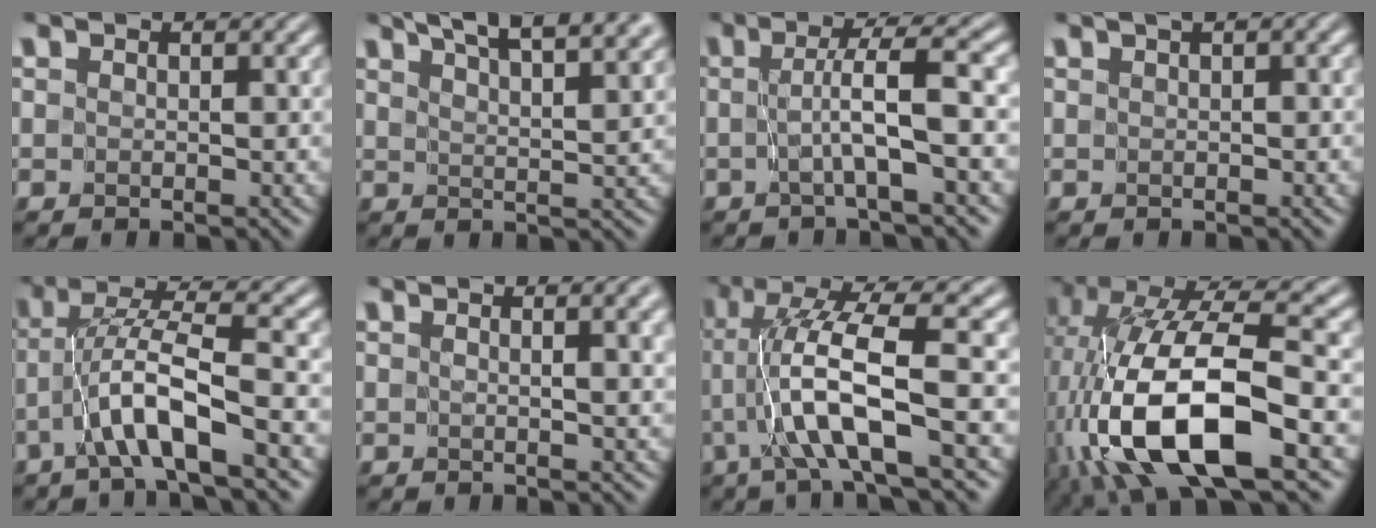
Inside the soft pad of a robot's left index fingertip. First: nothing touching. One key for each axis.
{"total": 9.1, "fx": 7.1, "fy": 2.2, "fz": 5.2, "tx": -0.052, "ty": 0.030, "tz": 0.067}
{"total": 4.5, "fx": -0.5, "fy": 0.2, "fz": 4.5, "tx": -0.073, "ty": 0.006, "tz": -0.012}
{"total": 2.3, "fx": 1.2, "fy": 0.7, "fz": 1.9, "tx": -0.014, "ty": 0.006, "tz": 0.011}
{"total": 5.6, "fx": -2.4, "fy": 0.5, "fz": 5.1, "tx": -0.094, "ty": 0.016, "tz": -0.048}
{"total": 4.6, "fx": 1.7, "fy": 1.6, "fz": 3.9, "tx": -0.026, "ty": 0.008, "tz": 0.006}
{"total": 7.6, "fx": -1.5, "fy": 1.0, "fz": 7.4, "tx": -0.130, "ty": 0.012, "tz": -0.030}
{"total": 14.0, "fx": -4.4, "fy": 5.7, "fz": 12.0, "tx": -0.233, "ty": 0.000, "tz": -0.078}